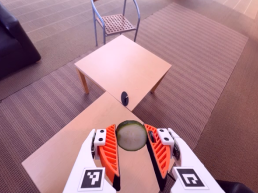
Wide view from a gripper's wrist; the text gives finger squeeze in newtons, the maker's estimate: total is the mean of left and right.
{"total": 11.5, "left": 10.9, "right": 12.2}